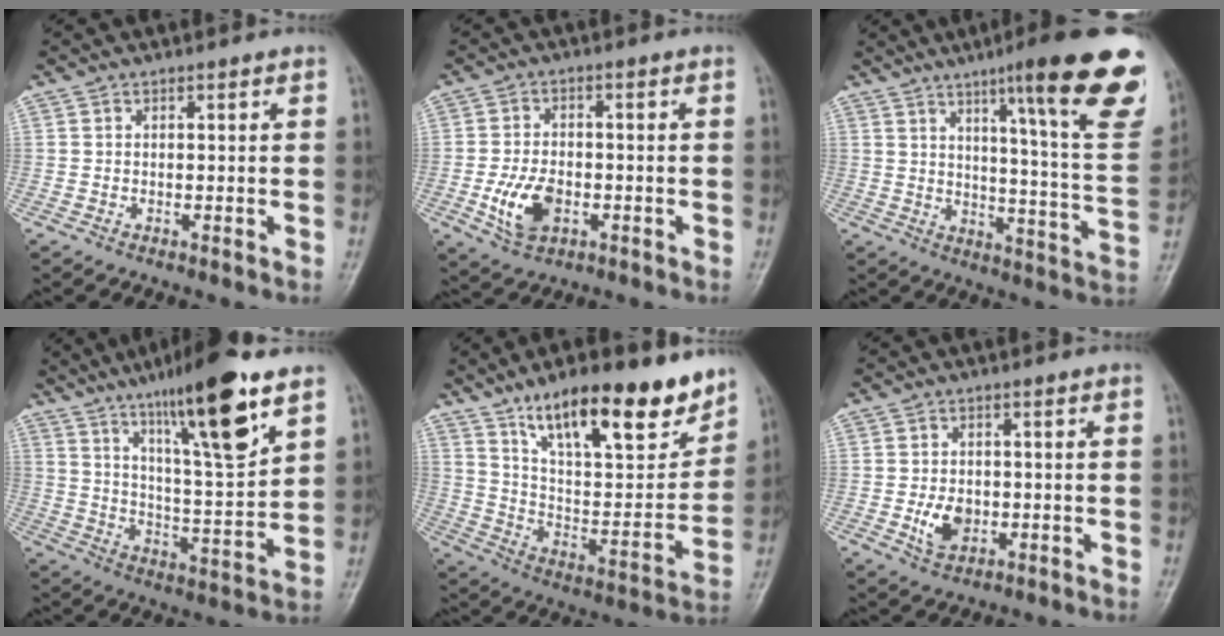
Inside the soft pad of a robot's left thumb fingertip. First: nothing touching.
{"total": 8.0, "force": [-2.3, 5.1, 5.7], "torque": [-0.101, 0.005, -0.039]}
{"total": 23.9, "force": [13.5, 3.1, 19.4], "torque": [-0.238, -0.057, 0.180]}
{"total": 18.9, "force": [11.4, 3.0, 14.9], "torque": [-0.226, -0.054, 0.192]}
{"total": 22.8, "force": [15.1, 7.8, 15.2], "torque": [-0.190, -0.059, 0.252]}
{"total": 5.5, "force": [-1.1, 3.9, 3.7], "torque": [-0.053, -0.002, -0.017]}